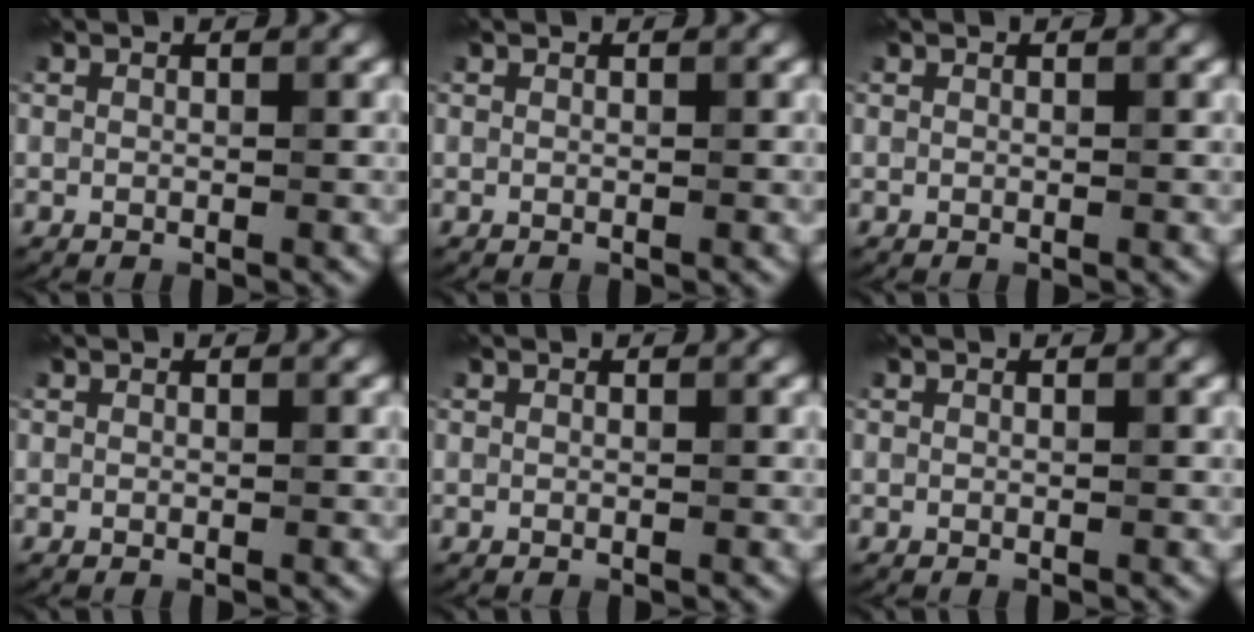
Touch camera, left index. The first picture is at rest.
{"total": 0.0}
{"total": 0.0}
{"total": 0.0}
{"total": 0.0}
{"total": 0.0}